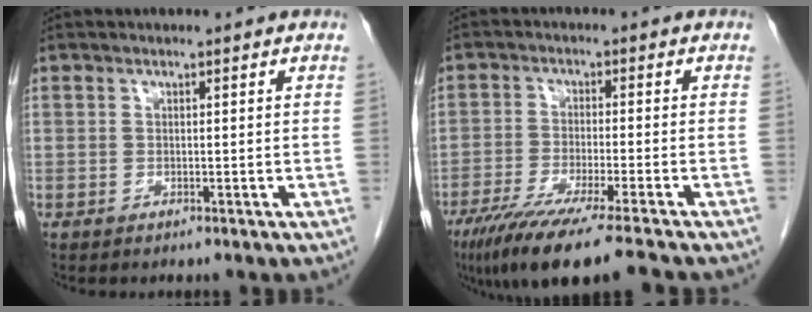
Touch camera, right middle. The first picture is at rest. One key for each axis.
{"total": 12.3, "fx": -9.5, "fy": -0.4, "fz": 7.9, "tx": -0.124, "ty": -0.036, "tz": -0.153}